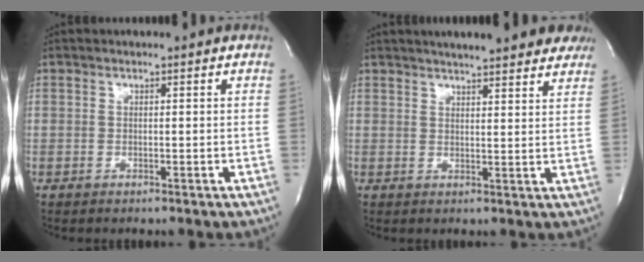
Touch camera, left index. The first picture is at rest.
{"total": 14.3, "force": [12.4, 2.6, 6.6], "torque": [-0.085, 0.015, 0.148]}